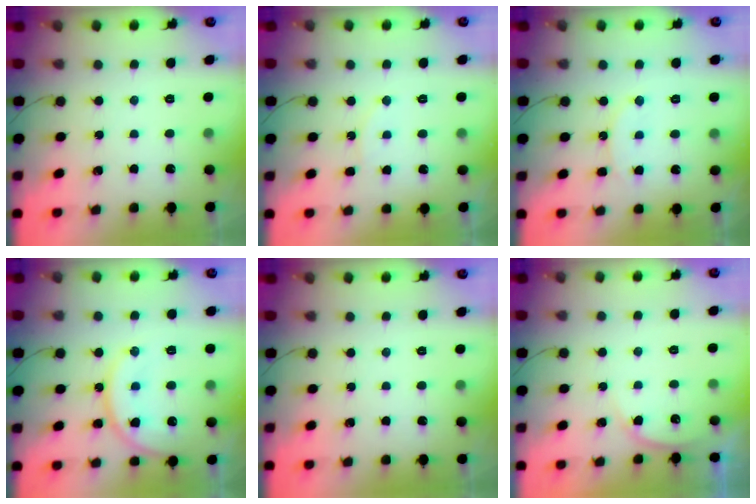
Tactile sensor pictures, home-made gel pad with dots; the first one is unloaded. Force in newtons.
{"total": 7.9, "press": 7.8, "slide": 0.7}
{"total": 8.9, "press": 8.8, "slide": 0.9}
{"total": 15.0, "press": 14.9, "slide": 1.3}
{"total": 0.0}
{"total": 3.8, "press": 3.8, "slide": 0.3}